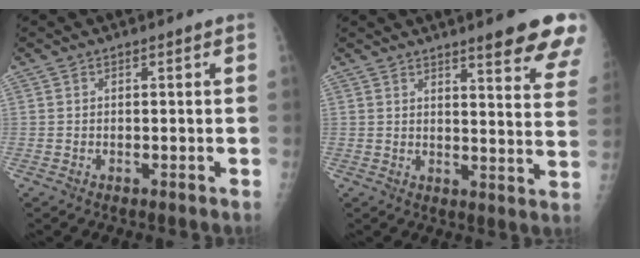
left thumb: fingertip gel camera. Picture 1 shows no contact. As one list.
[{"total": 13.9, "force": [10.2, 2.0, 9.2], "torque": [-0.083, -0.054, 0.114]}]